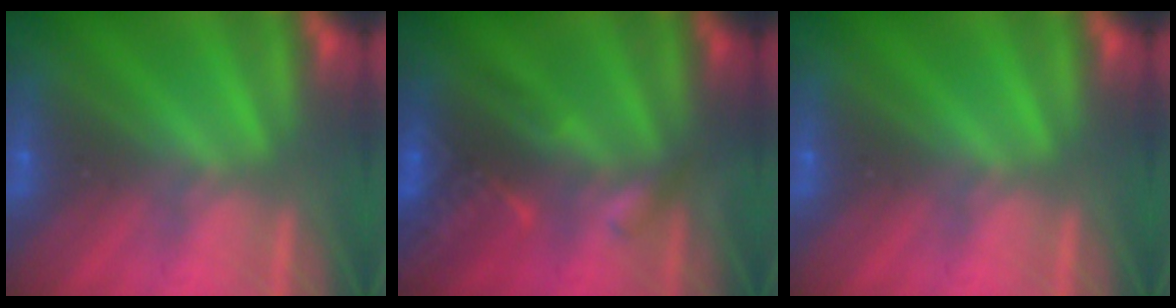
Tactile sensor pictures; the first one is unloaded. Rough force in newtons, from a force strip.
{"total": 2.7}
{"total": 0.0}